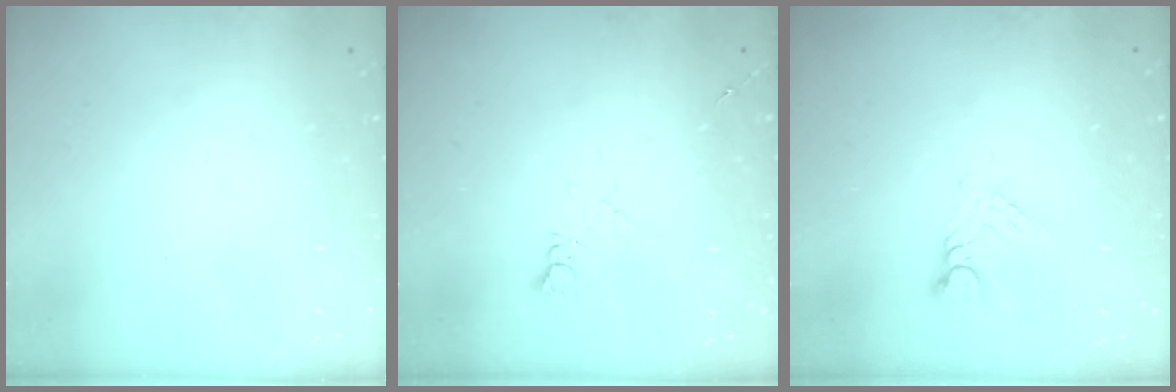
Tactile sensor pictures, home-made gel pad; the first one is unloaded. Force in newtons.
{"total": 6.5, "press": 6.4, "slide": 0.8}
{"total": 3.2, "press": 3.2, "slide": 0.3}